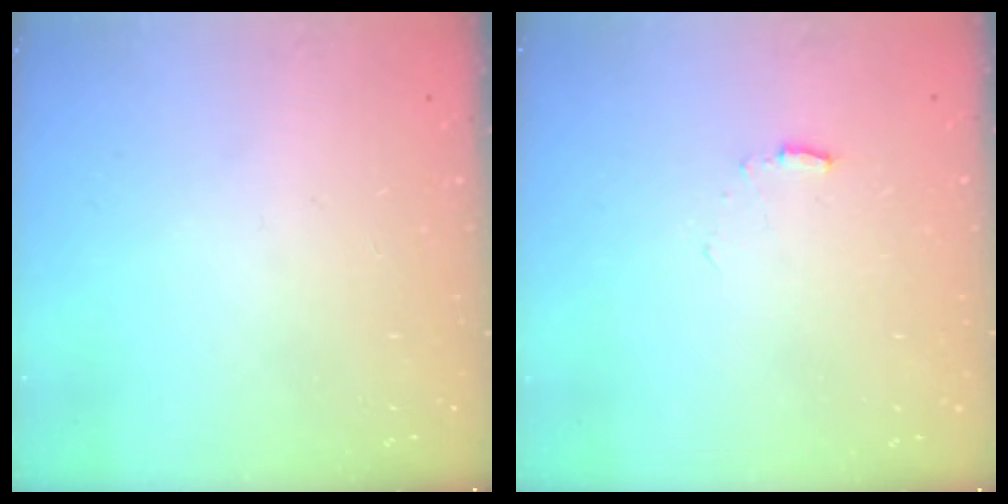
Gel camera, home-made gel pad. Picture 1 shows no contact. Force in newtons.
{"total": 5.8, "press": 5.8, "slide": 0.4}